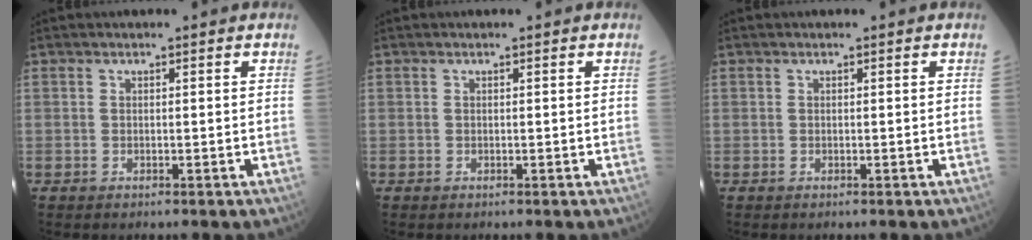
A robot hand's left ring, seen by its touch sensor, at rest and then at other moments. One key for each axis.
{"total": 0.0}
{"total": 0.0}